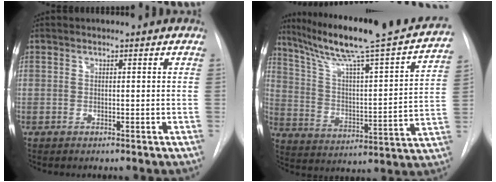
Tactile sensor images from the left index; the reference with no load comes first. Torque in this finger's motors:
{"motor_torque": [0.27, -0.44, 0.41, 0.14]}